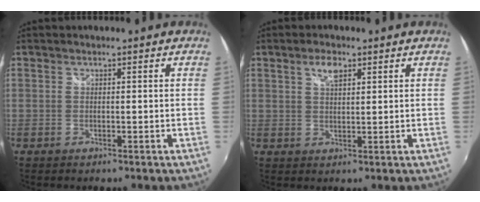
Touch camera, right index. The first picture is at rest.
{"total": 3.4, "force": [1.9, 1.5, 2.4], "torque": [-0.041, 0.007, 0.034]}